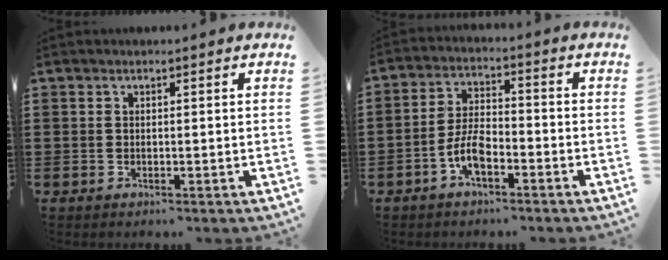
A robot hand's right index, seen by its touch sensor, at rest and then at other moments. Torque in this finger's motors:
{"motor_torque": [2.14, 0.00, 0.83, 0.01]}